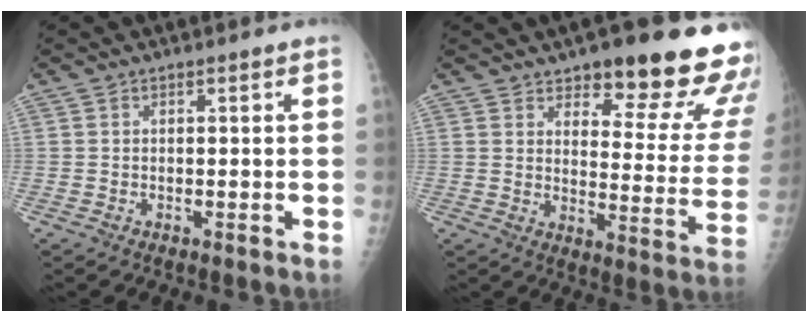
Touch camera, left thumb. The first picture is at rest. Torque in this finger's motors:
{"motor_torque": [0.38, 0.26, 0.37, -0.18, 0.06]}